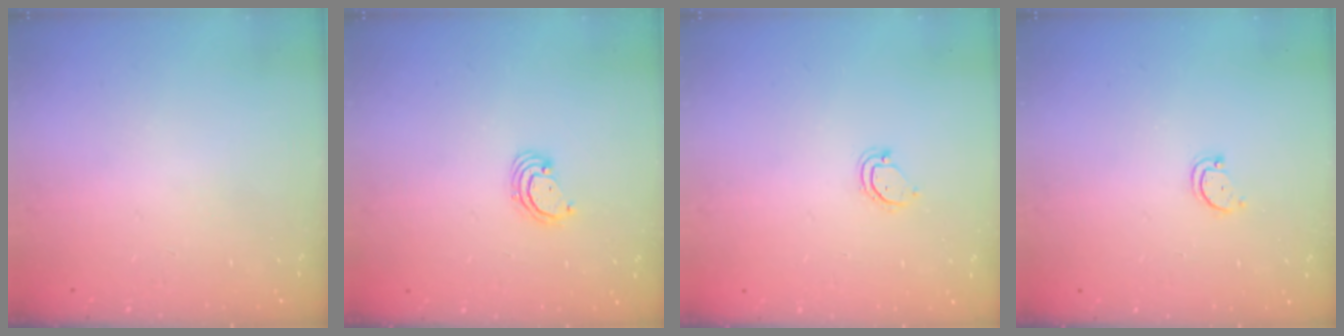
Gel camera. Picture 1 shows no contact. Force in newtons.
{"total": 3.3, "press": 3.3, "slide": 0.3}
{"total": 3.0, "press": 3.0, "slide": 0.2}
{"total": 2.9, "press": 2.9, "slide": 0.4}